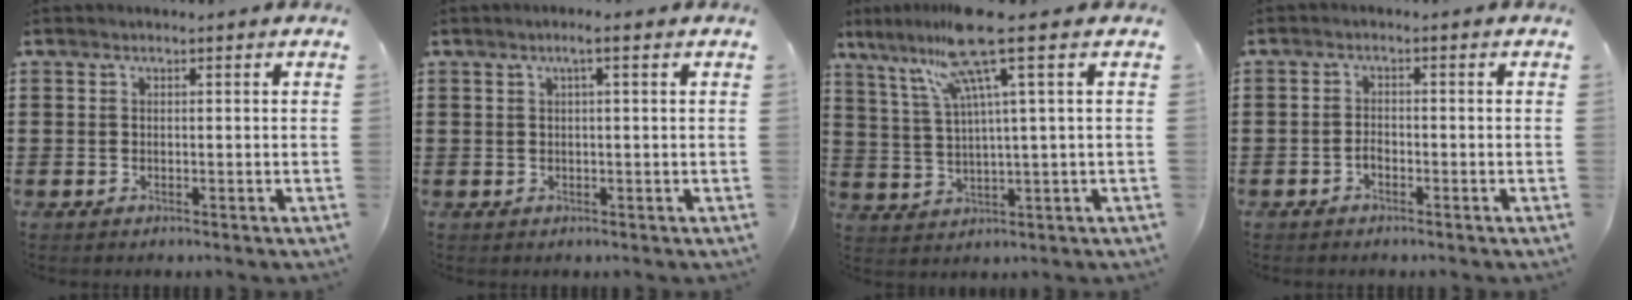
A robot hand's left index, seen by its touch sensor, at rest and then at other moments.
{"total": 1.5, "force": [0.5, -0.2, 1.5], "torque": [-0.028, 0.001, 0.007]}
{"total": 10.3, "force": [5.5, -0.2, 8.7], "torque": [-0.205, -0.019, 0.086]}
{"total": 1.4, "force": [-1.0, 0.6, 0.8], "torque": [-0.020, 0.003, -0.020]}